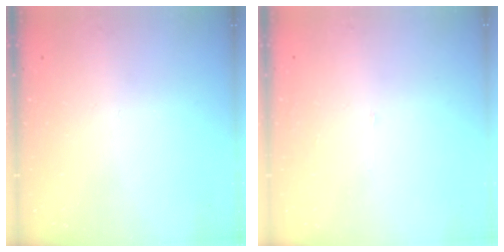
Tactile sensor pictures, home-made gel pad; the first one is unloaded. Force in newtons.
{"total": 2.0, "press": 2.0, "slide": 0.1}